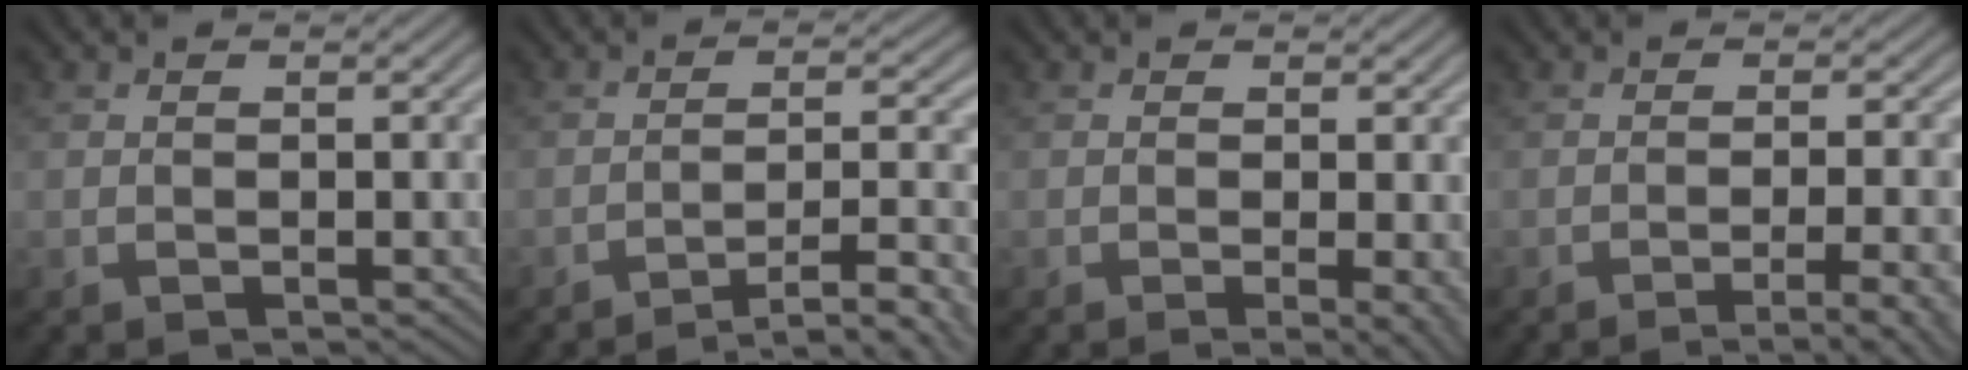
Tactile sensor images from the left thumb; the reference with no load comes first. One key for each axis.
{"total": 7.8, "fx": -5.4, "fy": 1.5, "fz": 5.4, "tx": -0.085, "ty": 0.012, "tz": -0.076}
{"total": 3.5, "fx": -0.5, "fy": 0.8, "fz": 3.3, "tx": -0.049, "ty": -0.004, "tz": -0.010}
{"total": 6.1, "fx": -3.2, "fy": 1.2, "fz": 5.1, "tx": -0.062, "ty": 0.010, "tz": -0.046}